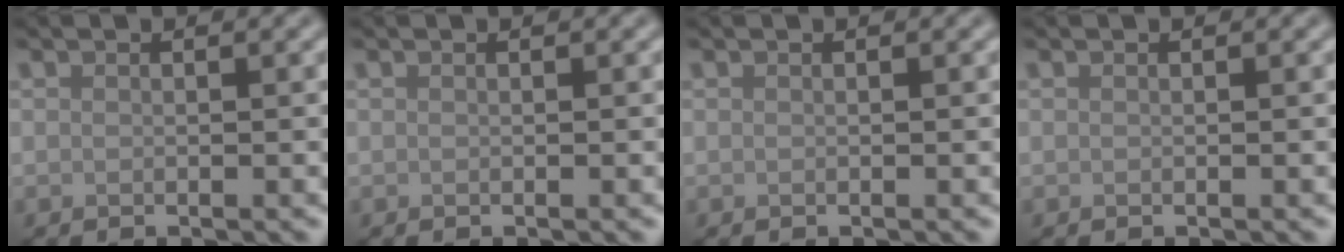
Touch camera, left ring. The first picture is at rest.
{"total": 0.0}
{"total": 0.0}
{"total": 0.0}